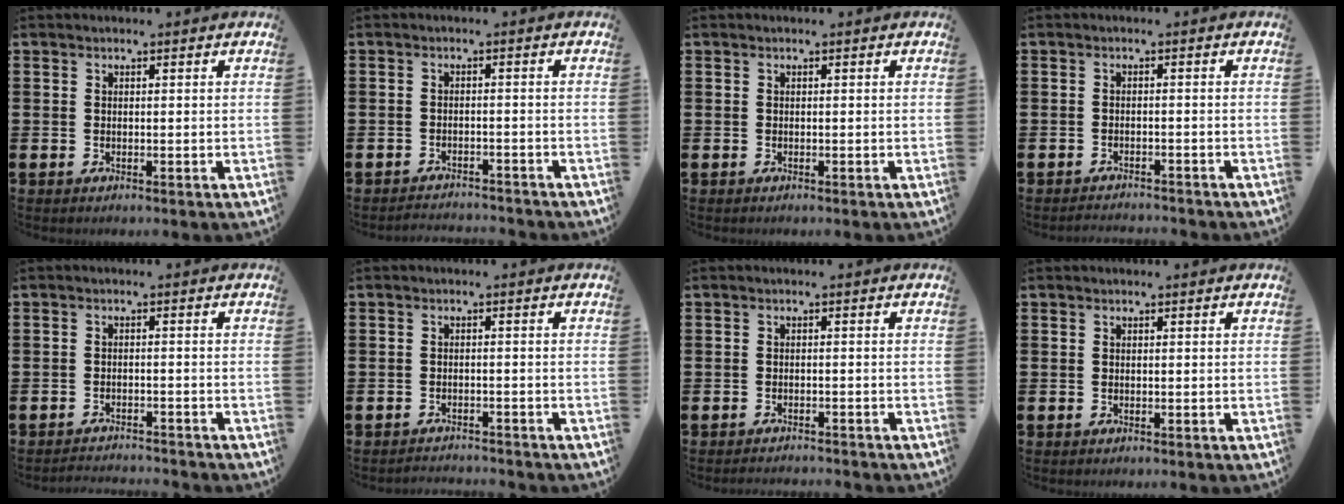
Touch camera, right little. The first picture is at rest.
{"total": 1.7, "force": [-1.7, 0.0, -0.2], "torque": [-0.003, 0.003, -0.037]}
{"total": 0.0}
{"total": 1.3, "force": [-1.3, -0.1, -0.1], "torque": [-0.001, 0.003, -0.027]}
{"total": 1.8, "force": [-1.8, -0.1, -0.1], "torque": [-0.002, 0.005, -0.038]}
{"total": 1.4, "force": [-1.4, -0.1, -0.2], "torque": [-0.001, 0.004, -0.030]}
{"total": 1.2, "force": [-1.2, -0.1, -0.1], "torque": [-0.001, 0.003, -0.025]}
{"total": 0.0}